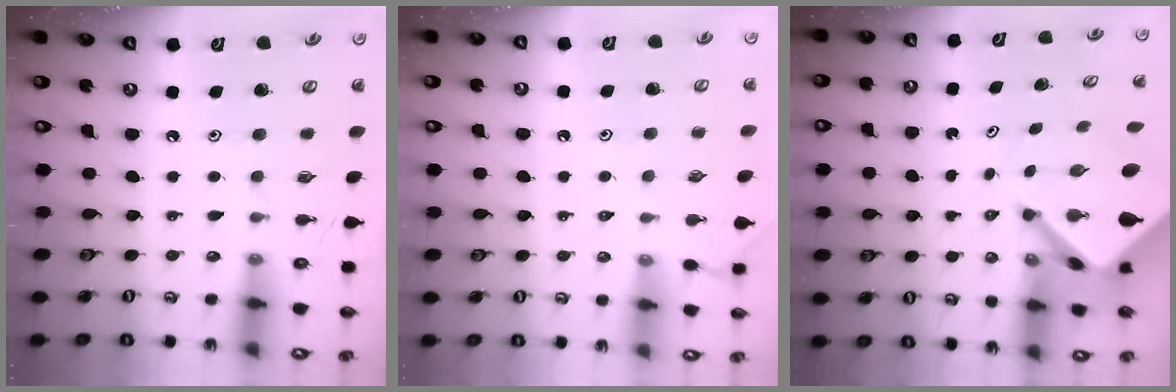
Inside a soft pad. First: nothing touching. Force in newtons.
{"total": 3.2, "press": 3.2, "slide": 0.3}
{"total": 5.9, "press": 5.9, "slide": 0.4}